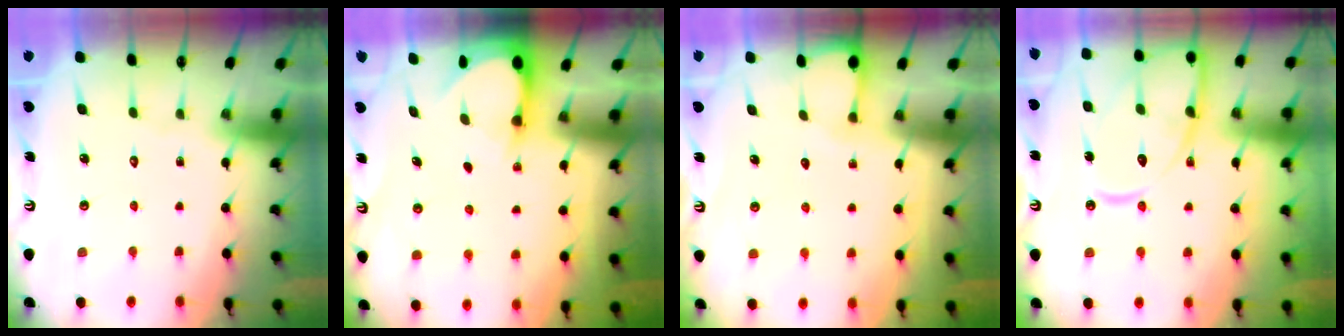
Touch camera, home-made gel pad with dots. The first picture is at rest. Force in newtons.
{"total": 2.9, "press": 2.9, "slide": 0.3}
{"total": 2.2, "press": 2.2, "slide": 0.4}
{"total": 14.5, "press": 14.4, "slide": 1.4}